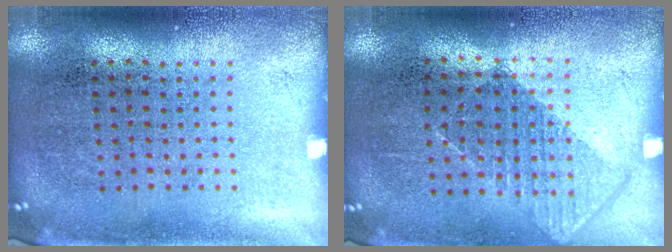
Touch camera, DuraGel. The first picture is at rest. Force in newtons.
{"total": 0.8, "press": 0.7, "slide": 0.3}